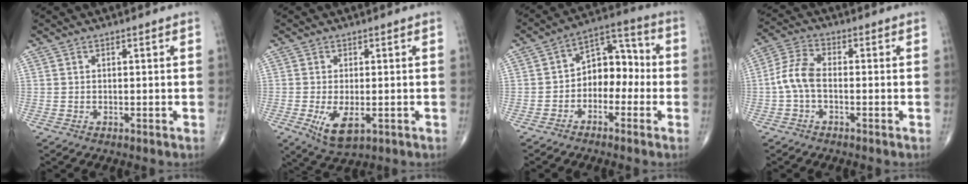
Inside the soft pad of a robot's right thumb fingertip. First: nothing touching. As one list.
[{"total": 6.1, "force": [-1.8, 2.8, 5.1], "torque": [-0.094, -0.015, -0.023]}, {"total": 9.3, "force": [-2.0, 6.5, 6.3], "torque": [-0.059, 0.046, -0.048]}, {"total": 6.0, "force": [-1.1, 3.1, 5.1], "torque": [-0.113, 0.019, -0.032]}]